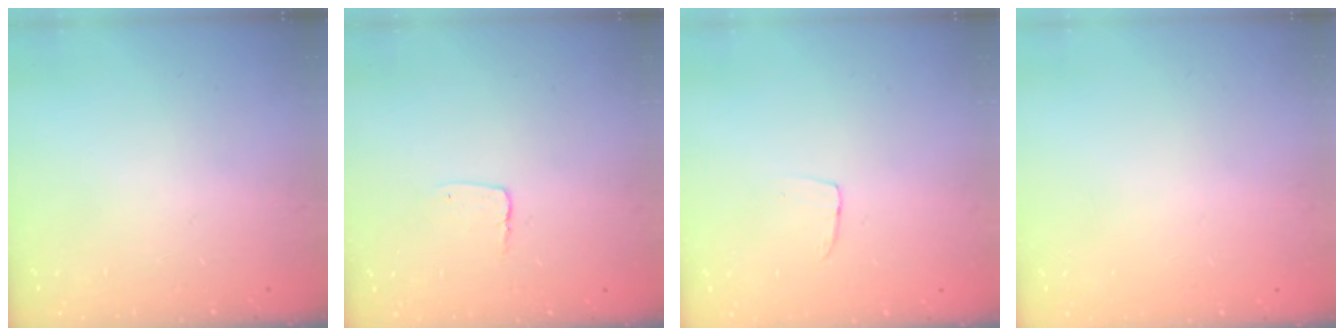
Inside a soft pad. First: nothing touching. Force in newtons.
{"total": 3.8, "press": 3.8, "slide": 0.4}
{"total": 2.9, "press": 2.9, "slide": 0.1}
{"total": 0.0}